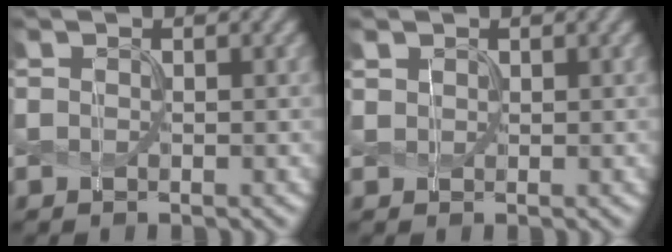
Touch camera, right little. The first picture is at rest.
{"total": 1.0, "force": [0.8, 0.4, -0.2], "torque": [0.004, 0.003, 0.021]}